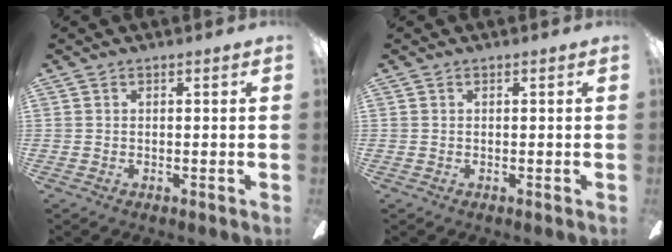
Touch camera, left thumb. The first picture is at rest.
{"total": 0.0}